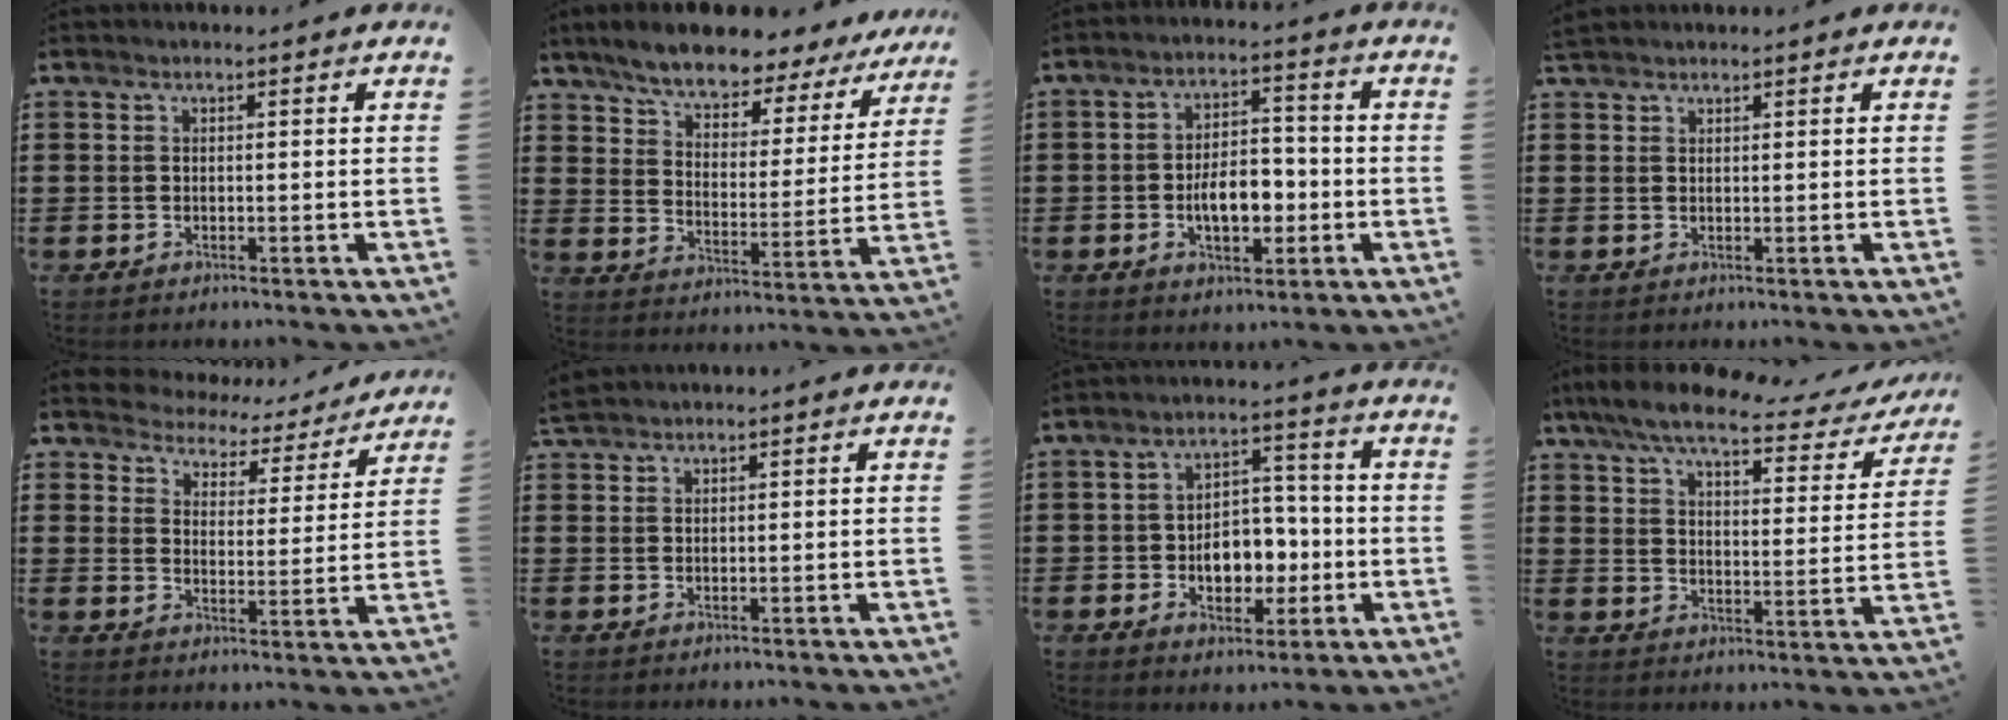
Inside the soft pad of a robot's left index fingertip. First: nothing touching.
{"total": 6.8, "force": [6.3, 1.2, 2.2], "torque": [-0.075, -0.037, 0.108]}
{"total": 7.2, "force": [-1.7, 3.8, 5.8], "torque": [-0.094, 0.002, -0.035]}
{"total": 1.2, "force": [1.1, 0.3, 0.2], "torque": [-0.008, 0.001, 0.023]}
{"total": 4.0, "force": [3.9, 0.7, -0.2], "torque": [-0.023, -0.031, 0.062]}
{"total": 2.2, "force": [2.1, 0.4, 0.5], "torque": [-0.015, 0.002, 0.043]}
{"total": 7.5, "force": [-1.6, 5.2, 5.2], "torque": [-0.074, 0.008, -0.031]}
{"total": 7.5, "force": [6.1, 1.1, 4.2], "torque": [-0.107, -0.026, 0.104]}